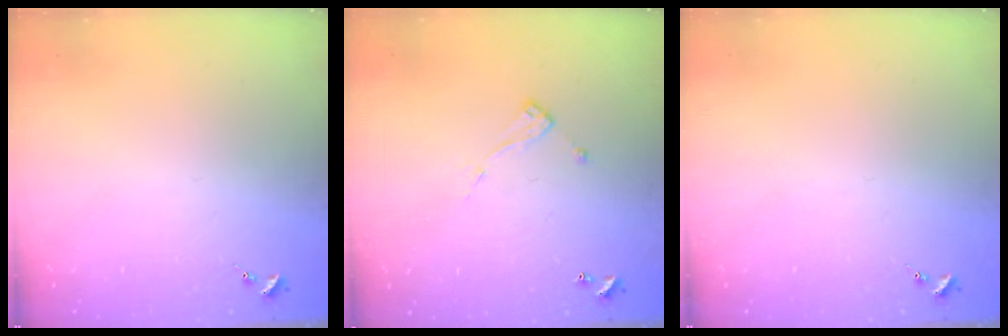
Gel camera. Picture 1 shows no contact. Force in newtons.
{"total": 6.6, "press": 6.6, "slide": 0.1}
{"total": 0.0}